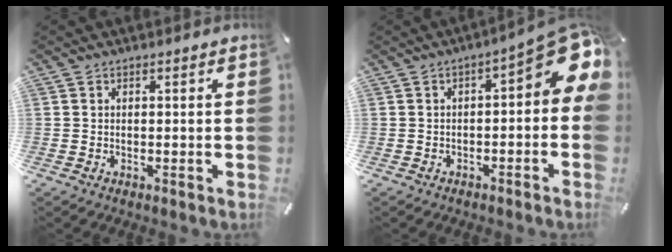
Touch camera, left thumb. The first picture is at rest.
{"total": 10.5, "force": [2.9, 4.2, 9.2], "torque": [-0.110, -0.026, 0.048]}